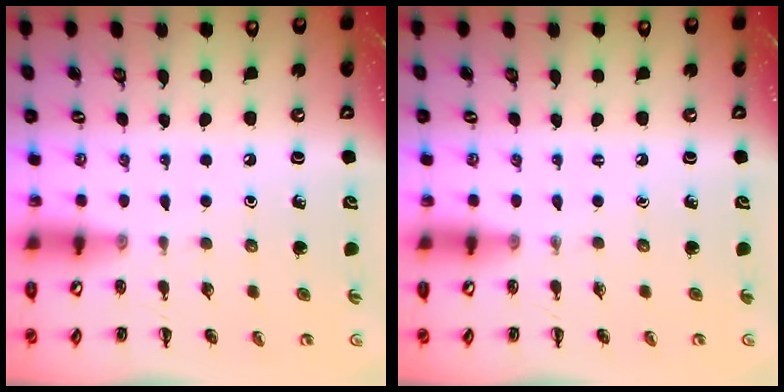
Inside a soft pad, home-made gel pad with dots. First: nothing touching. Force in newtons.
{"total": 0.0}